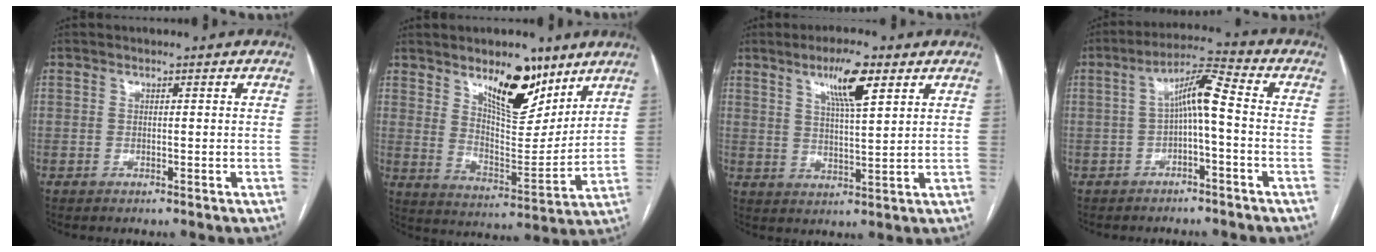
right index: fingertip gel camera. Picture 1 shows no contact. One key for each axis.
{"total": 13.0, "fx": 8.5, "fy": 4.5, "fz": 8.7, "tx": -0.133, "ty": -0.009, "tz": 0.146}
{"total": 7.9, "fx": 4.4, "fy": 1.0, "fz": 6.5, "tx": -0.116, "ty": 0.000, "tz": 0.074}
{"total": 6.8, "fx": -0.5, "fy": 0.9, "fz": 6.7, "tx": -0.119, "ty": 0.032, "tz": -0.010}